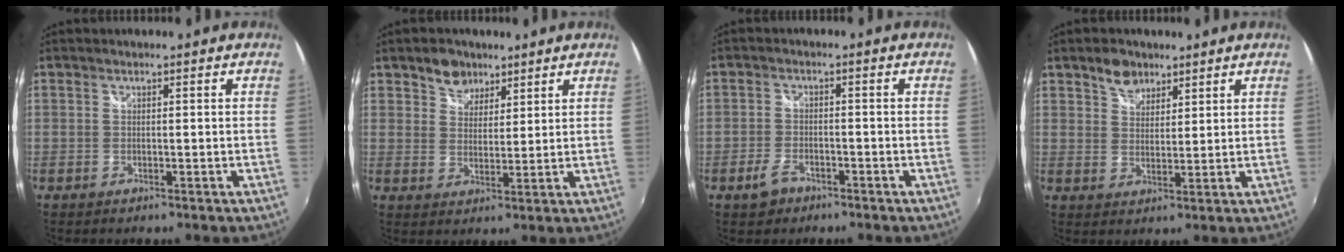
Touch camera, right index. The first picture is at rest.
{"total": 5.5, "force": [3.8, 3.8, 1.3], "torque": [-0.014, 0.010, 0.066]}
{"total": 4.0, "force": [-2.6, 2.3, 1.9], "torque": [-0.049, 0.004, -0.043]}
{"total": 5.0, "force": [3.5, 3.1, 1.6], "torque": [-0.017, 0.007, 0.063]}